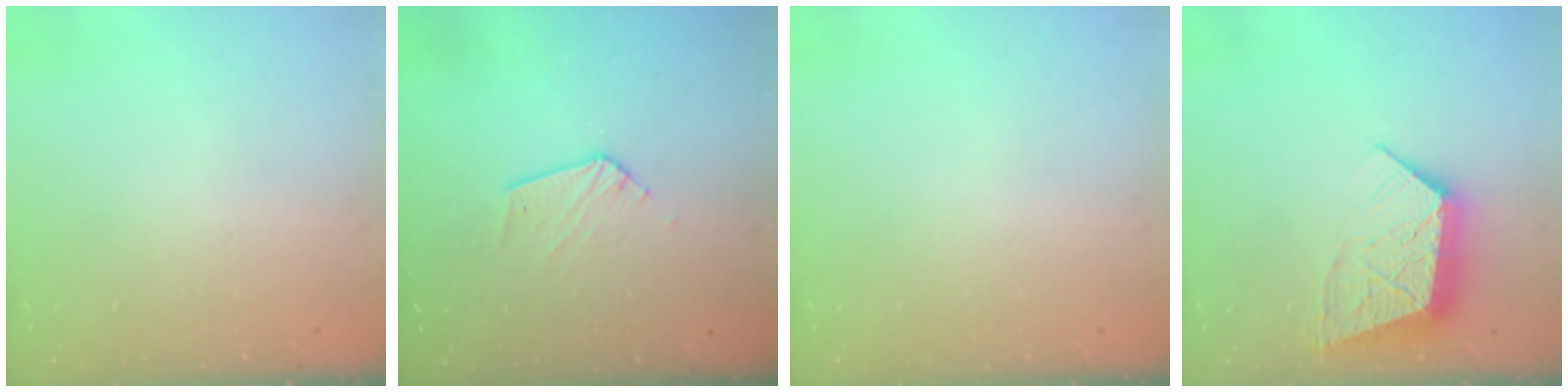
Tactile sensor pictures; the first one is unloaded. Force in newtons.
{"total": 6.8, "press": 6.8, "slide": 0.4}
{"total": 0.0}
{"total": 11.6, "press": 11.6, "slide": 0.9}